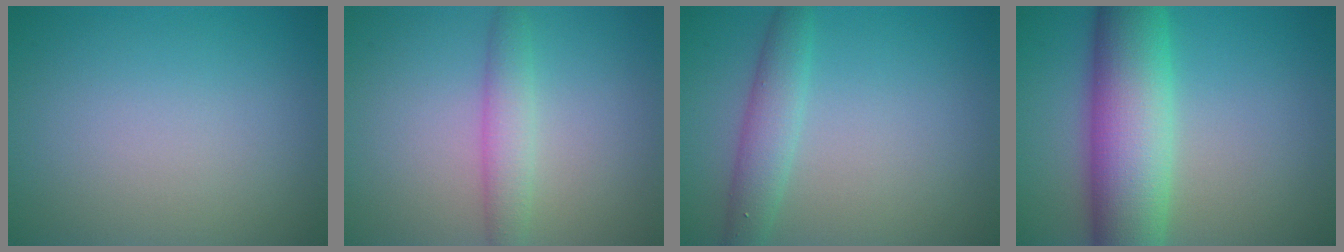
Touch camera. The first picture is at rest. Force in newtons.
{"total": 2.6, "press": 2.6, "slide": 0.1}
{"total": 3.0, "press": 3.0, "slide": 0.1}
{"total": 10.3, "press": 10.3, "slide": 0.5}